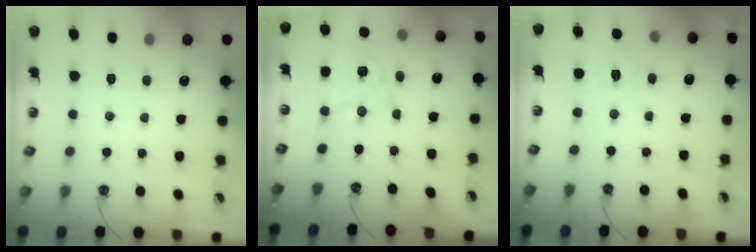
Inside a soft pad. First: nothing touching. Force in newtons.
{"total": 2.5, "press": 2.5, "slide": 0.2}
{"total": 5.0, "press": 5.0, "slide": 0.7}